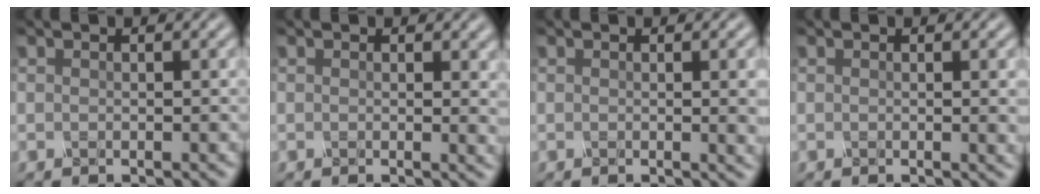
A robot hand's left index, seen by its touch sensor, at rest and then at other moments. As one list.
[{"total": 1.5, "force": [0.3, 0.4, 1.4], "torque": [-0.013, -0.003, 0.002]}, {"total": 3.1, "force": [0.1, 1.0, 3.0], "torque": [-0.026, 0.001, -0.002]}, {"total": 2.0, "force": [0.1, 0.6, 1.9], "torque": [-0.016, -0.001, -0.003]}]